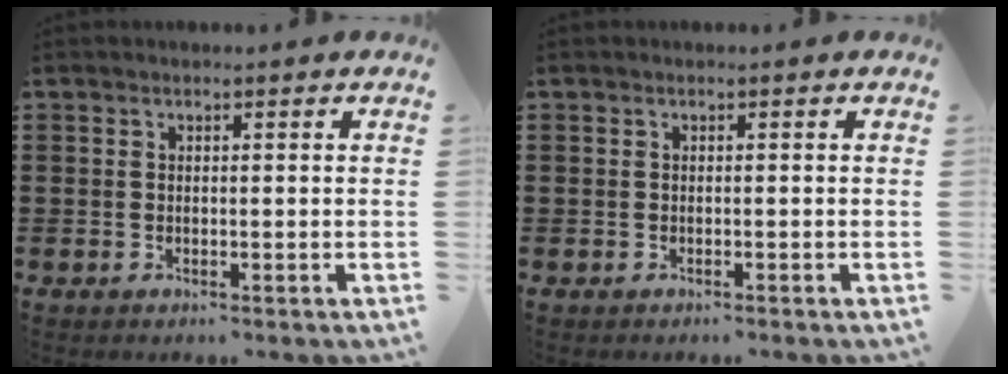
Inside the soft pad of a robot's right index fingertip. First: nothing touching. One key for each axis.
{"total": 0.0}